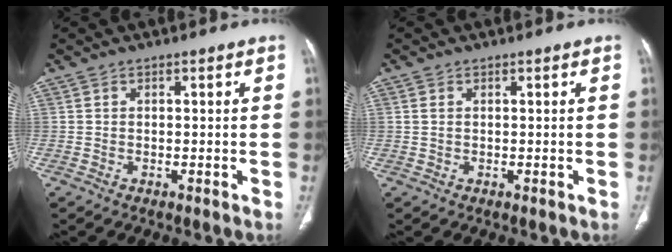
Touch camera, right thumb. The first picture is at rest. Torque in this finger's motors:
{"motor_torque": [0.04, -0.05, -0.36, 0.11, -0.02]}